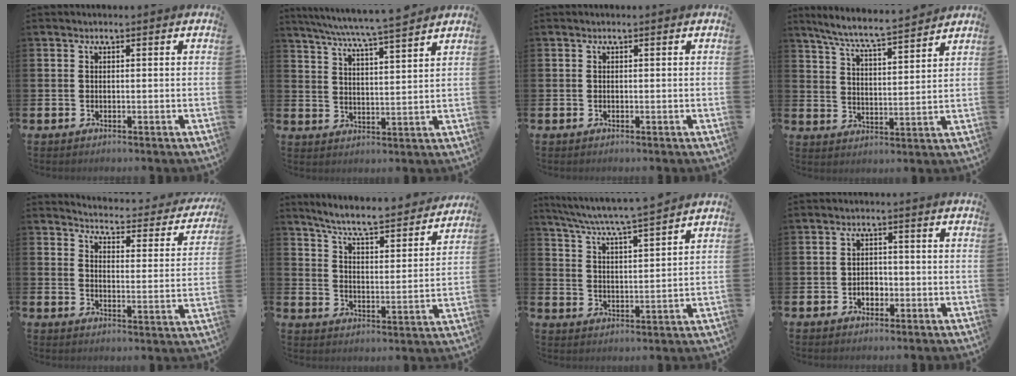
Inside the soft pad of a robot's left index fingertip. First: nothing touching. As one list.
[{"total": 6.7, "force": [6.3, -0.4, 2.2], "torque": [-0.069, -0.037, 0.111]}, {"total": 0.0}, {"total": 7.1, "force": [6.7, 0.0, 2.3], "torque": [-0.071, -0.039, 0.118]}, {"total": 3.6, "force": [3.5, 0.6, 0.6], "torque": [-0.029, -0.038, 0.052]}, {"total": 7.2, "force": [6.8, 0.4, 2.4], "torque": [-0.071, -0.050, 0.113]}, {"total": 6.3, "force": [6.0, -0.4, 1.9], "torque": [-0.064, -0.040, 0.103]}, {"total": 2.3, "force": [-0.8, 1.7, 1.2], "torque": [-0.015, 0.000, -0.021]}]